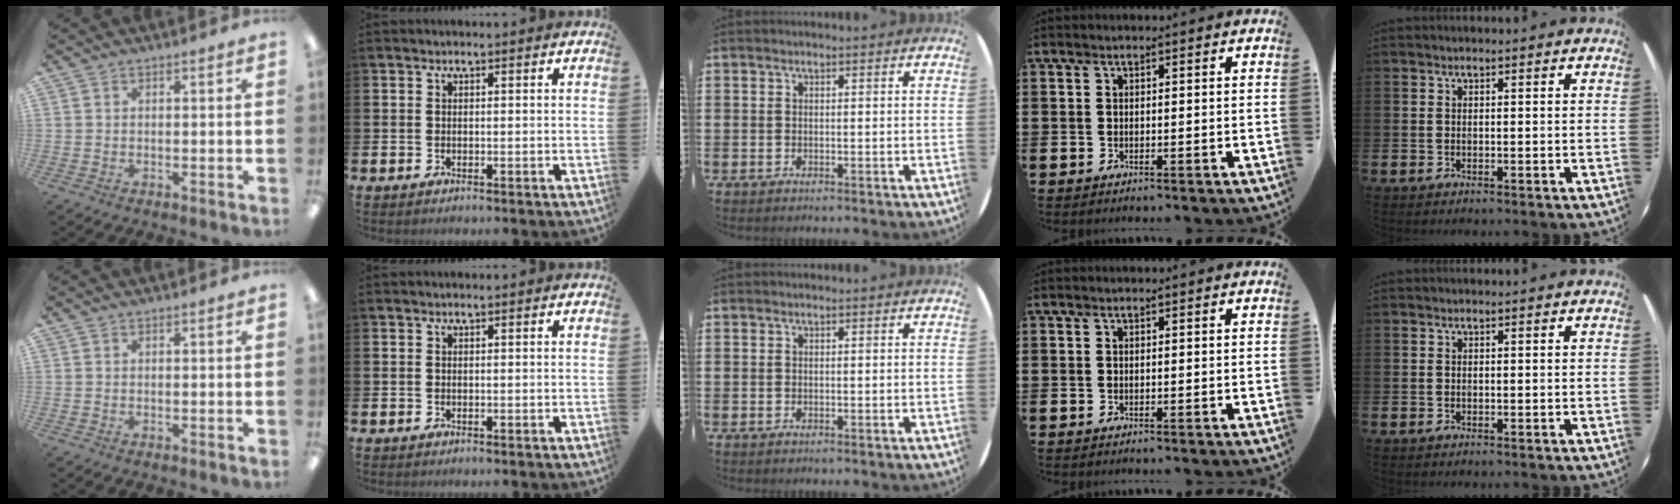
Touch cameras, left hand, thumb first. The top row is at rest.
{}